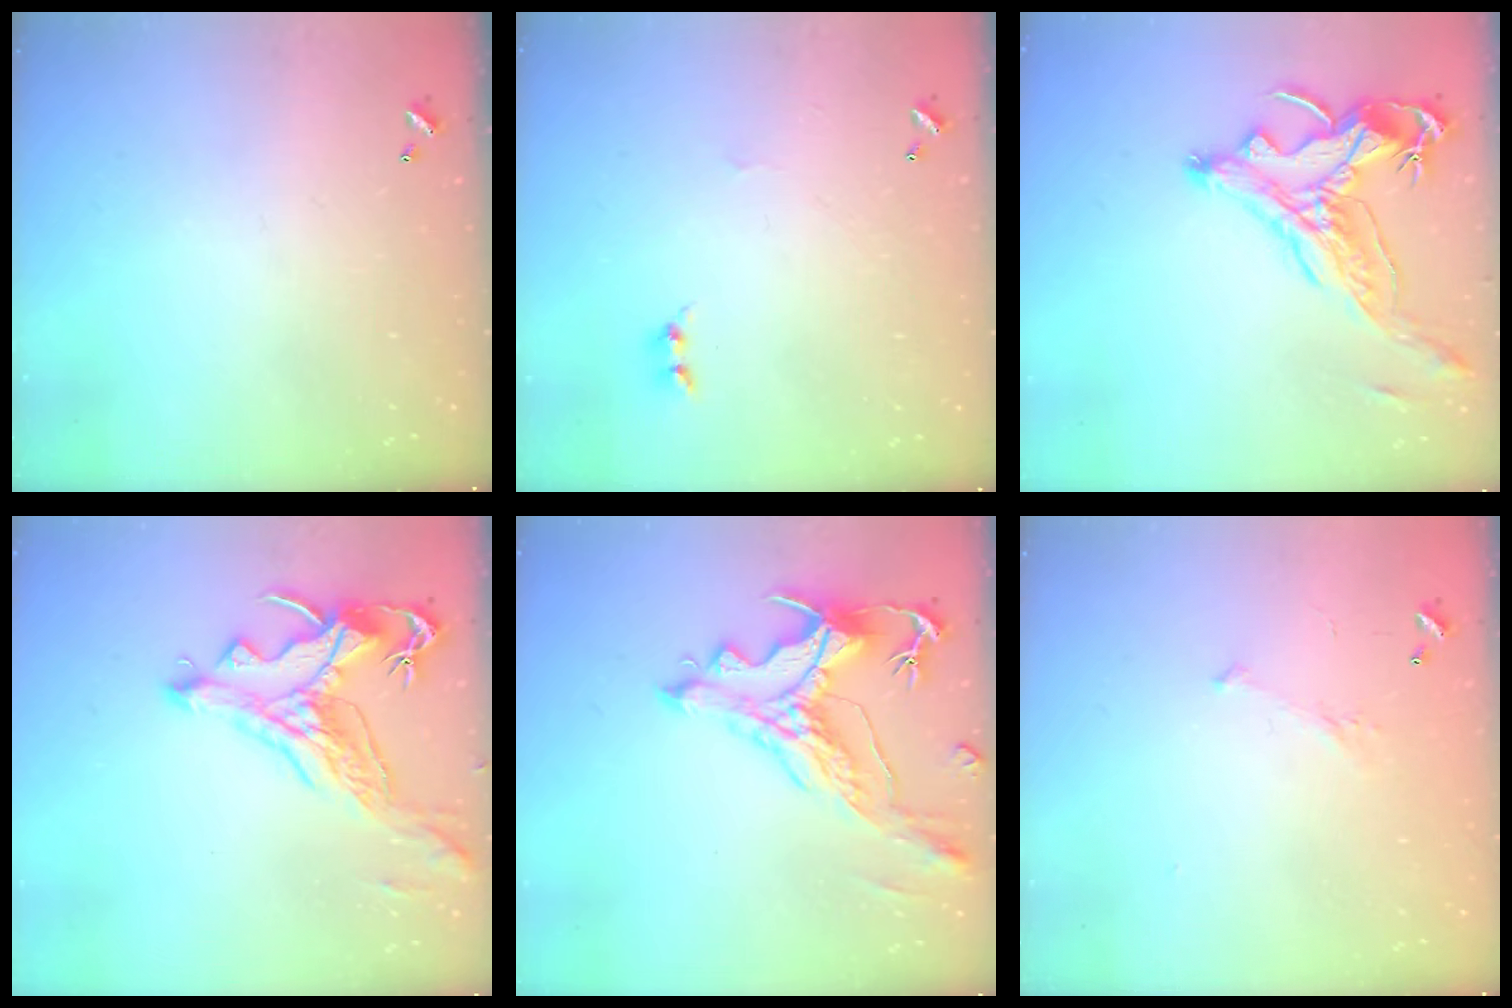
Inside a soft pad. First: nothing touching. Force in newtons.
{"total": 1.7, "press": 1.6, "slide": 0.5}
{"total": 2.9, "press": 2.5, "slide": 1.3}
{"total": 2.2, "press": 1.7, "slide": 1.3}
{"total": 2.9, "press": 2.6, "slide": 1.5}
{"total": 4.2, "press": 4.0, "slide": 1.1}